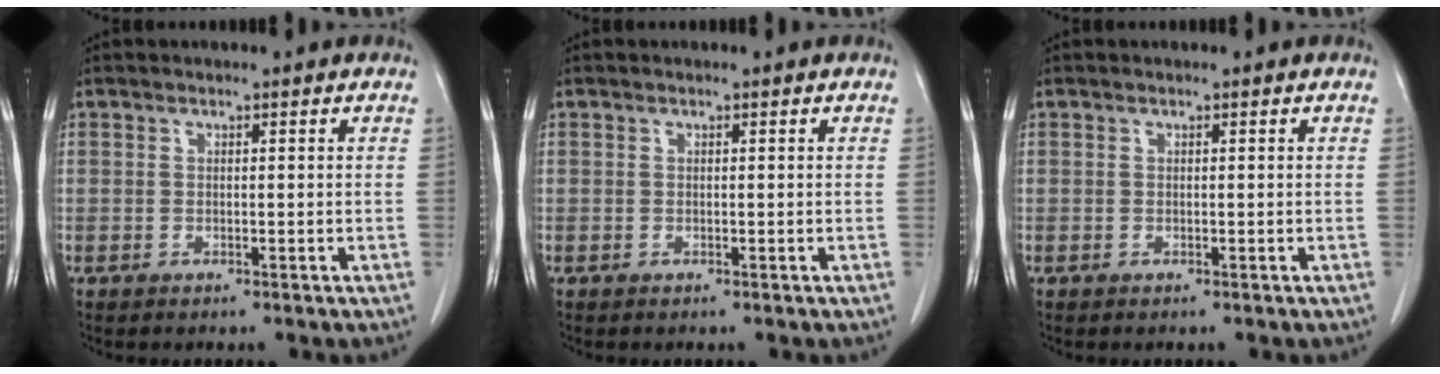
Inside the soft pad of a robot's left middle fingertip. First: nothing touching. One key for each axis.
{"total": 0.0}
{"total": 0.0}